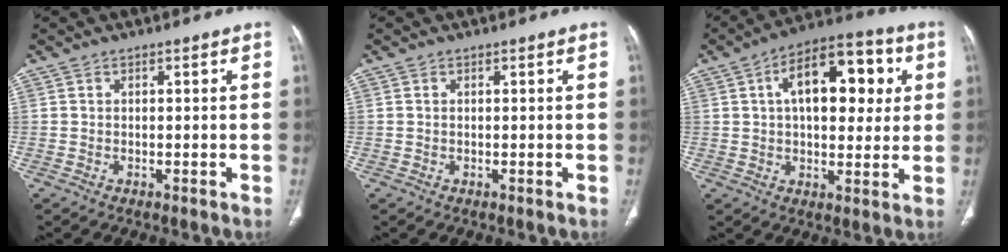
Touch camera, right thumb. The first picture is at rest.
{"total": 0.0}
{"total": 17.1, "force": [4.4, 8.9, 13.9], "torque": [-0.166, 0.015, 0.060]}